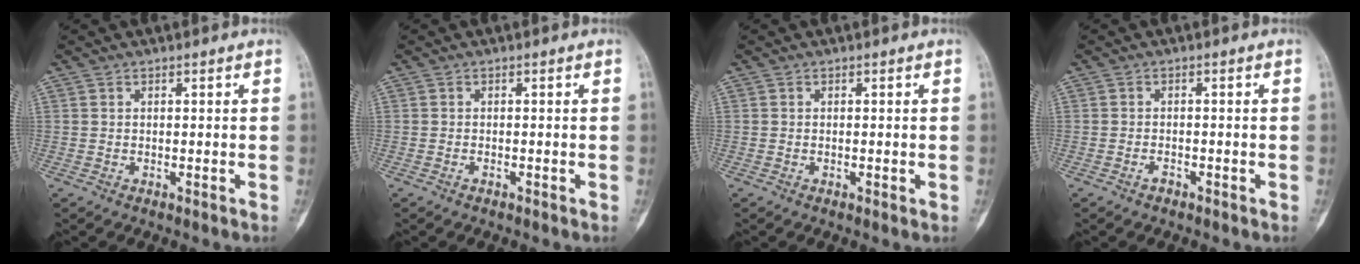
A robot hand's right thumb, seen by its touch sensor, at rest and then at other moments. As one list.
[{"total": 0.6, "force": [-0.4, 0.3, 0.3], "torque": [-0.008, 0.002, -0.008]}, {"total": 0.8, "force": [-0.2, 0.4, 0.7], "torque": [-0.010, -0.001, -0.003]}, {"total": 1.2, "force": [-0.9, 0.7, 0.5], "torque": [-0.011, 0.004, -0.015]}]